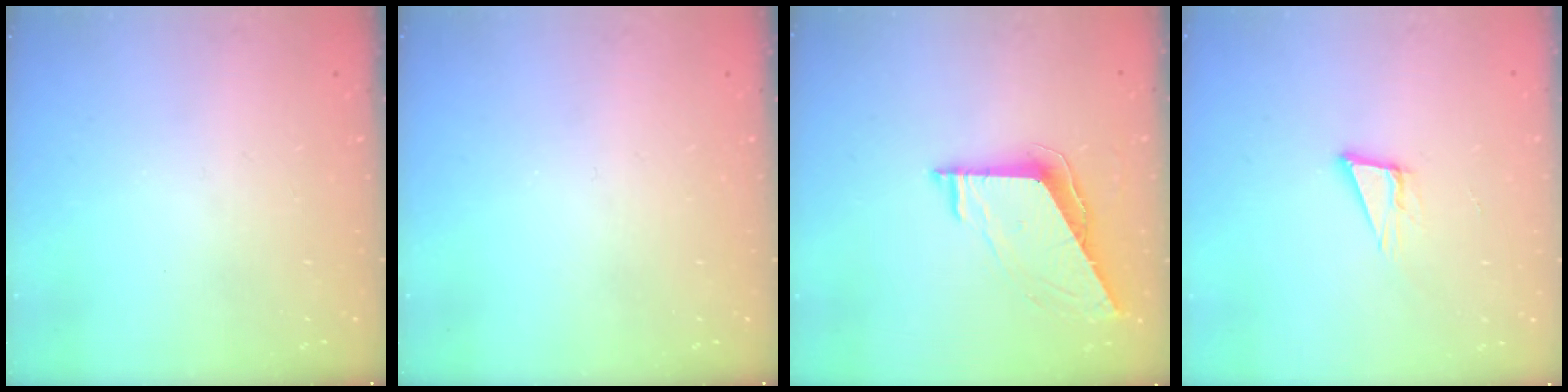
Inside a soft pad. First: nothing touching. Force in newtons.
{"total": 0.0}
{"total": 8.1, "press": 8.1, "slide": 0.5}
{"total": 6.2, "press": 5.4, "slide": 3.1}